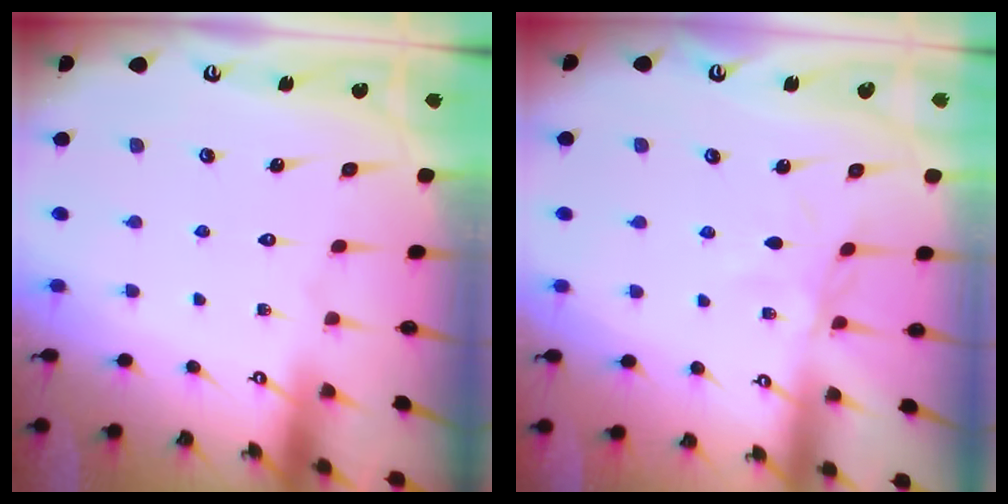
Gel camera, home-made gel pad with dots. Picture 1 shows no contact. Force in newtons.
{"total": 3.2, "press": 3.2, "slide": 0.2}